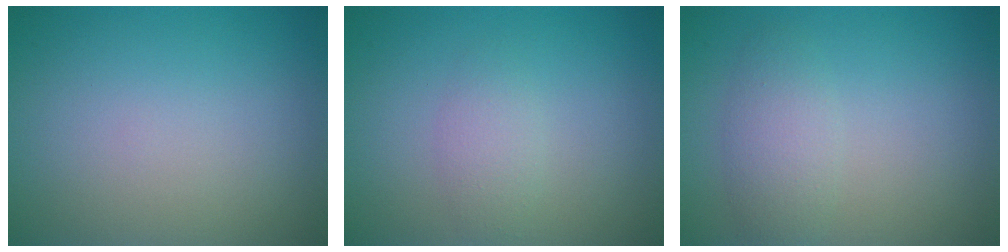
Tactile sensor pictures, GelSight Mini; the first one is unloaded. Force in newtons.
{"total": 1.7, "press": 1.7, "slide": 0.0}
{"total": 2.4, "press": 2.4, "slide": 0.1}